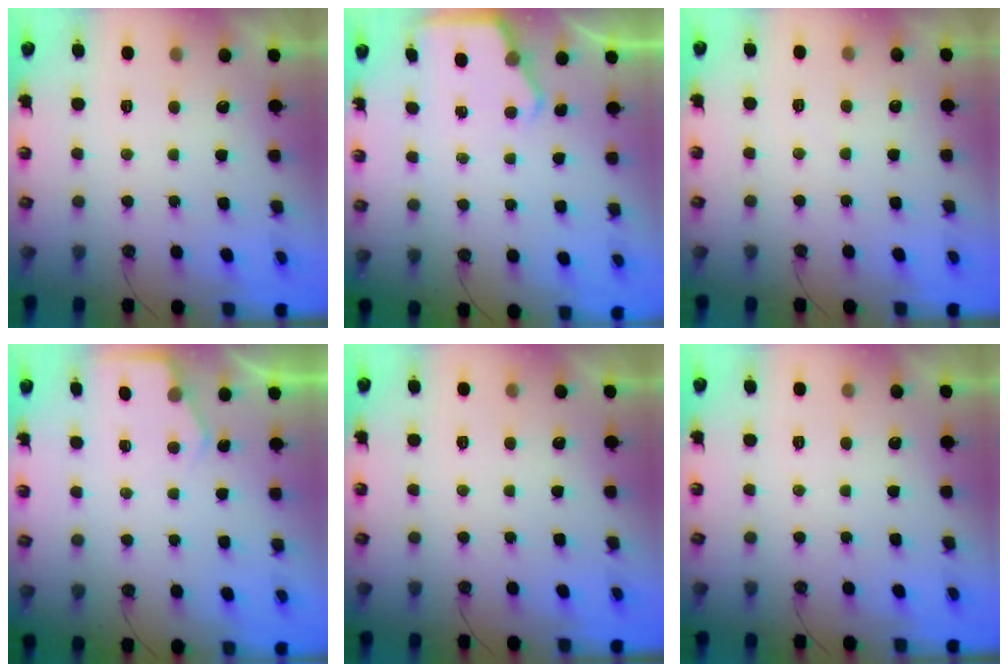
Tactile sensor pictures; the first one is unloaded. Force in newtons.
{"total": 2.8, "press": 2.8, "slide": 0.0}
{"total": 4.4, "press": 4.4, "slide": 0.5}
{"total": 3.2, "press": 3.1, "slide": 0.5}
{"total": 0.0}
{"total": 0.0}